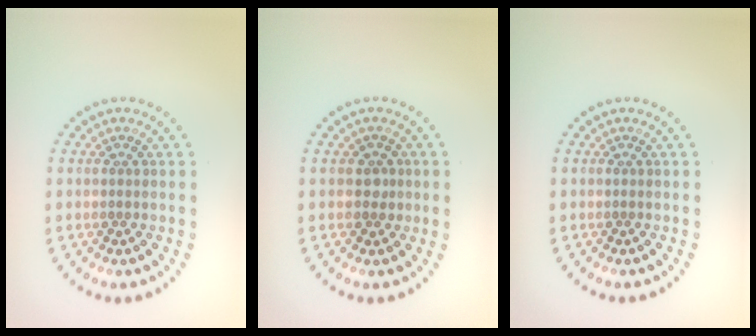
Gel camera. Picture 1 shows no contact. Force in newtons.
{"total": 1.4, "press": 1.3, "slide": 0.5}
{"total": 0.0}